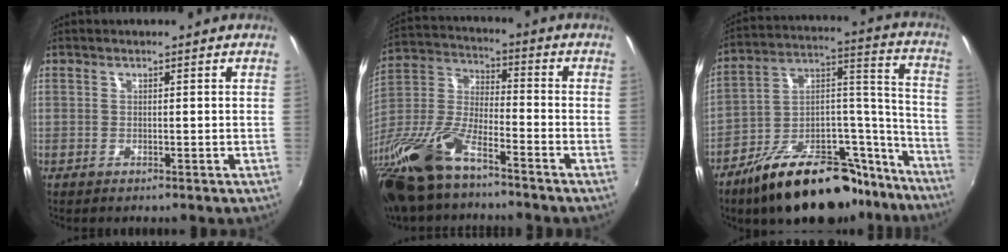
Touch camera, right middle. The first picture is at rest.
{"total": 19.6, "force": [-13.6, 6.0, 12.8], "torque": [-0.289, -0.025, -0.271]}
{"total": 25.9, "force": [-18.8, 10.8, 14.1], "torque": [-0.198, 0.051, -0.273]}